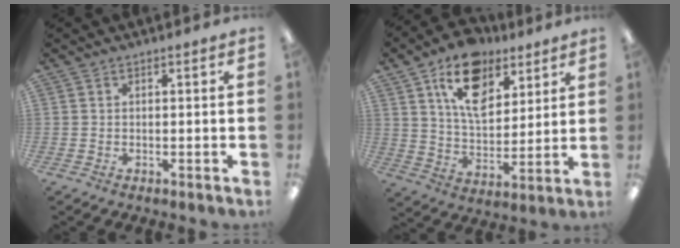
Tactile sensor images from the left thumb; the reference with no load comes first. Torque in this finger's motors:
{"motor_torque": [0.39, 0.55, 1.17, -1.60, 0.12]}